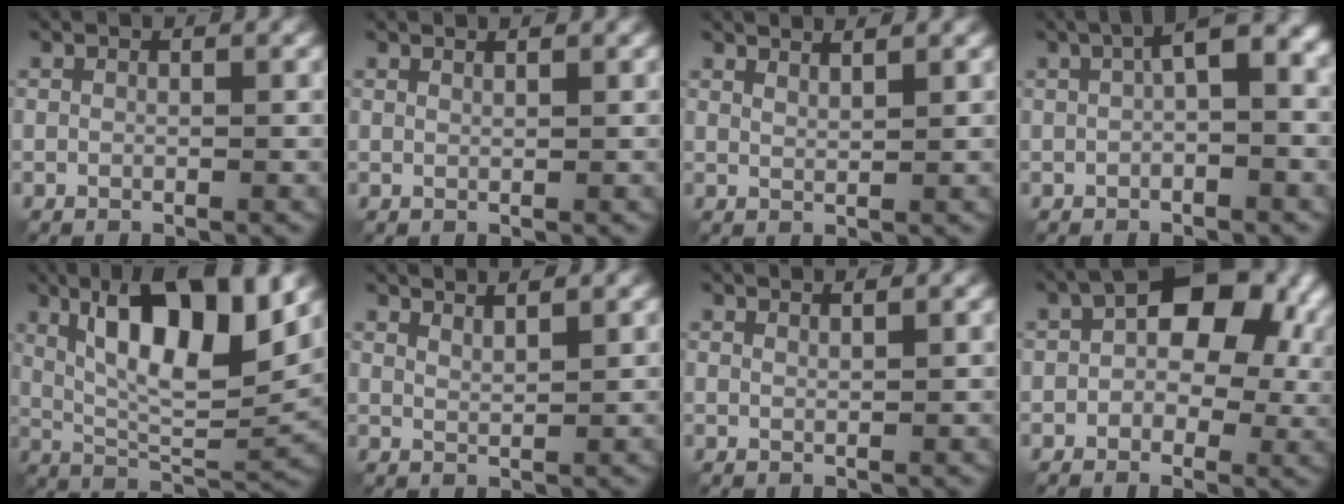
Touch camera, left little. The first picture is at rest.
{"total": 0.7, "force": [0.6, 0.0, 0.3], "torque": [0.000, 0.001, 0.003]}
{"total": 1.6, "force": [1.5, 0.2, 0.7], "torque": [-0.004, 0.003, 0.019]}
{"total": 5.8, "force": [1.0, 2.3, 5.2], "torque": [-0.082, 0.017, 0.011]}
{"total": 12.0, "force": [4.1, 4.0, 10.5], "torque": [-0.174, 0.005, 0.071]}
{"total": 1.9, "force": [1.7, 0.2, 0.9], "torque": [-0.007, 0.003, 0.025]}
{"total": 1.0, "force": [0.9, 0.1, 0.4], "torque": [0.000, 0.001, 0.007]}
{"total": 10.4, "force": [2.6, 6.7, 7.5], "torque": [-0.095, 0.009, 0.029]}